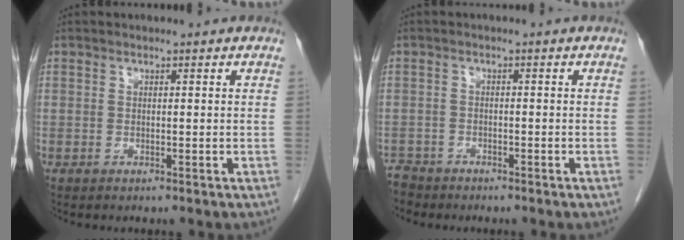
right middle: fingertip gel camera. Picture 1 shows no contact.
{"total": 2.8, "force": [-2.5, 1.0, -0.5], "torque": [0.003, -0.003, -0.051]}